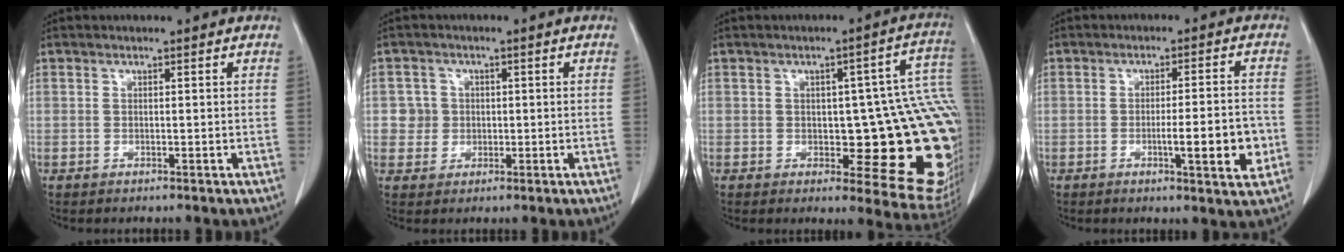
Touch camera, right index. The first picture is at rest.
{"total": 3.2, "force": [0.1, 3.2, 0.0], "torque": [0.012, 0.008, 0.003]}
{"total": 19.8, "force": [-1.3, 5.6, 19.0], "torque": [-0.142, 0.019, -0.003]}
{"total": 8.0, "force": [-2.3, 0.6, 7.6], "torque": [-0.109, -0.004, -0.030]}